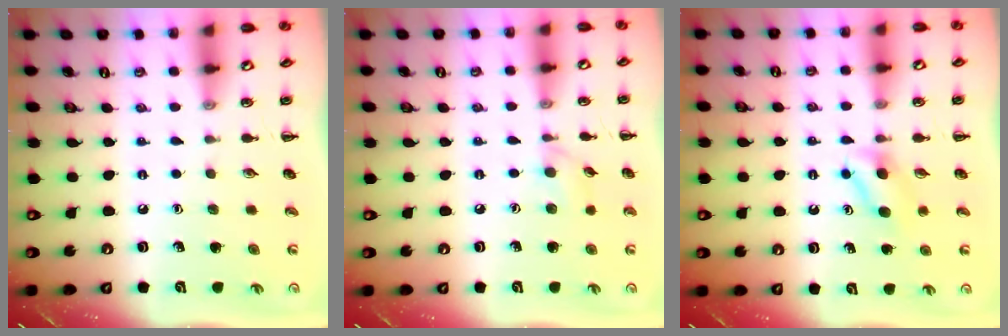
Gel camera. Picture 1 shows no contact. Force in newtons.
{"total": 6.9, "press": 6.5, "slide": 2.3}
{"total": 4.8, "press": 4.6, "slide": 1.4}